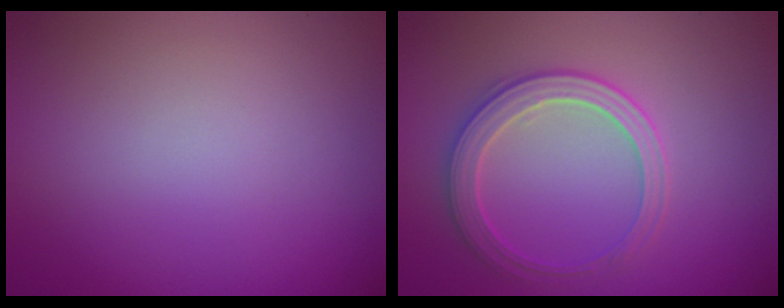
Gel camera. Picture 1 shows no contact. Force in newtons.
{"total": 3.4, "press": 3.2, "slide": 1.0}